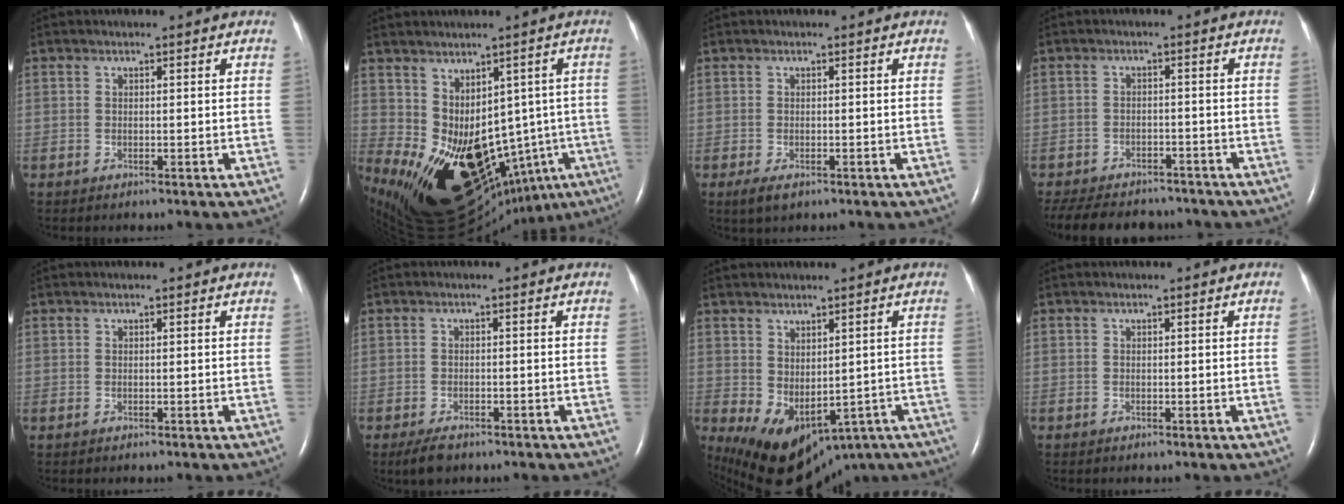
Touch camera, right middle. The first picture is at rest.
{"total": 20.6, "force": [-7.2, 12.2, 14.9], "torque": [-0.202, -0.008, -0.063]}
{"total": 1.9, "force": [-1.0, 0.8, 1.5], "torque": [-0.033, -0.004, -0.013]}
{"total": 14.4, "force": [-12.5, 5.1, 5.1], "torque": [-0.123, -0.007, -0.167]}
{"total": 0.0}
{"total": 3.8, "force": [-2.9, 1.5, 1.9], "torque": [-0.043, -0.007, -0.046]}
{"total": 10.4, "force": [-5.2, 6.3, 6.4], "torque": [-0.098, -0.004, -0.058]}
{"total": 0.6, "force": [0.0, -0.3, 0.5], "torque": [-0.008, -0.001, -0.001]}